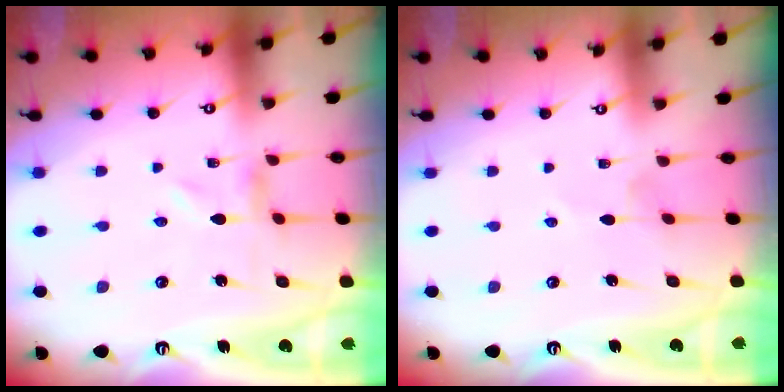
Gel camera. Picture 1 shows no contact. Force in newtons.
{"total": 0.7, "press": 0.6, "slide": 0.2}